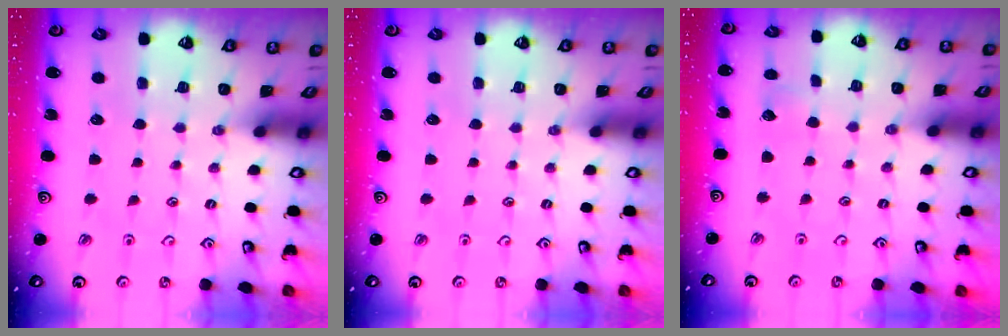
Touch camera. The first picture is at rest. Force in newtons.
{"total": 0.0}
{"total": 2.9, "press": 2.9, "slide": 0.2}